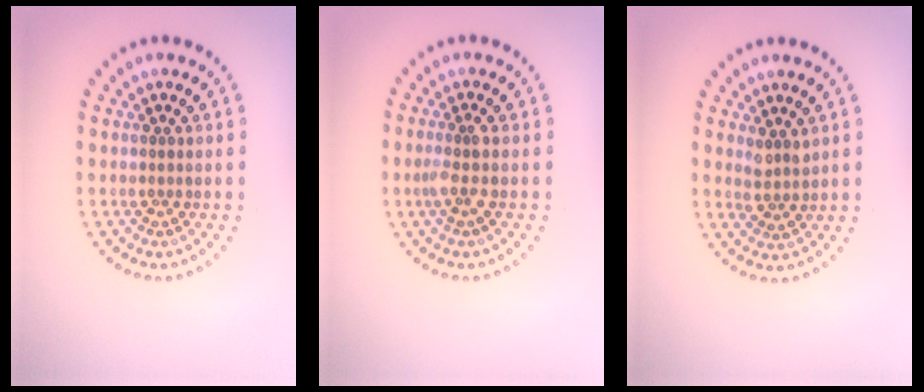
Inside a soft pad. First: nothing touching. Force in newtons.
{"total": 1.6, "press": 1.3, "slide": 0.9}
{"total": 1.7, "press": 1.4, "slide": 1.0}